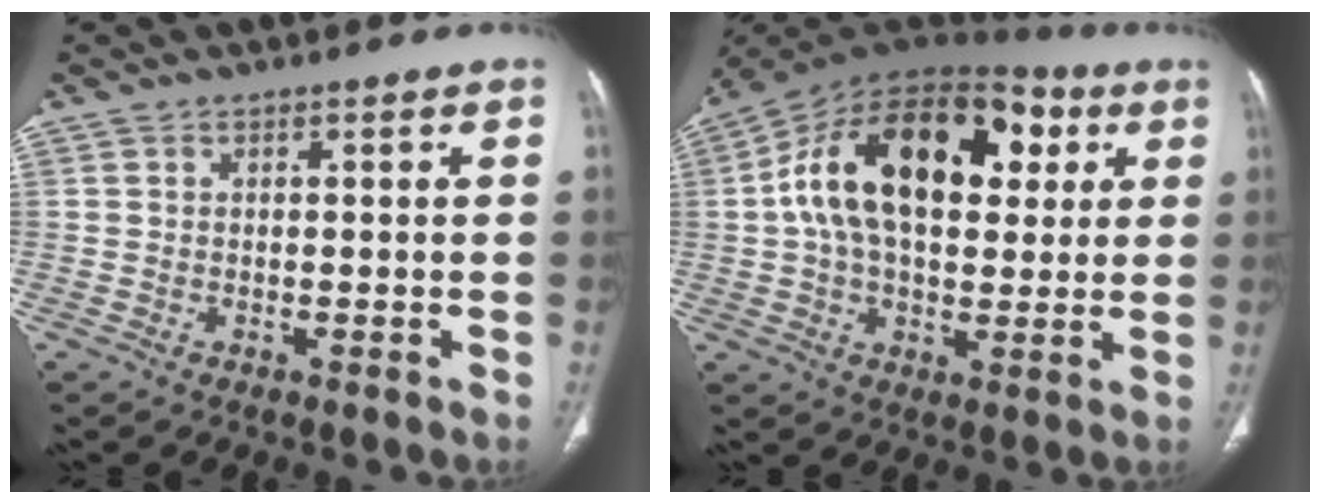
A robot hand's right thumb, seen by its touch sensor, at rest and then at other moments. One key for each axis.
{"total": 25.2, "fx": 5.8, "fy": 14.8, "fz": 19.5, "tx": -0.315, "ty": 0.028, "tz": 0.085}